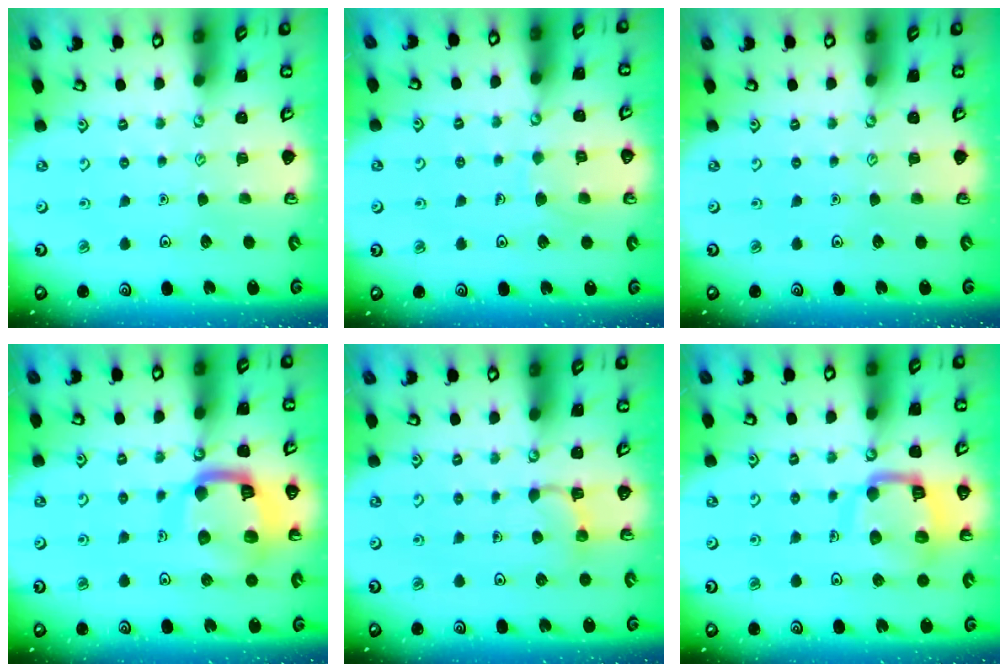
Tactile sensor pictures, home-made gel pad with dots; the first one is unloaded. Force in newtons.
{"total": 5.8, "press": 5.8, "slide": 0.6}
{"total": 0.0}
{"total": 16.6, "press": 16.5, "slide": 1.8}
{"total": 3.5, "press": 3.4, "slide": 0.8}
{"total": 12.3, "press": 12.2, "slide": 1.4}